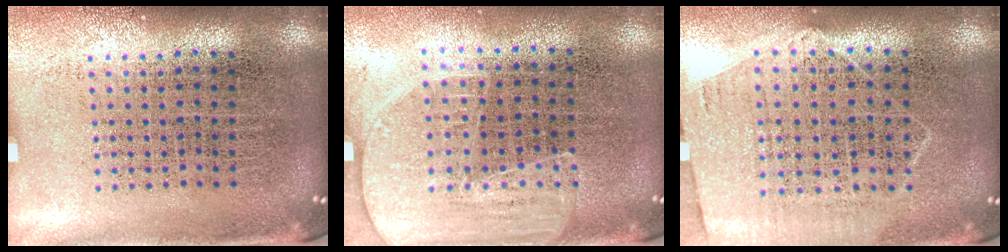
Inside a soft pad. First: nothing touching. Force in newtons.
{"total": 1.8, "press": 1.5, "slide": 0.9}
{"total": 1.2, "press": 1.1, "slide": 0.6}